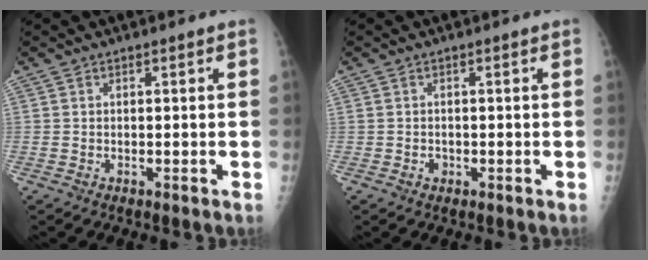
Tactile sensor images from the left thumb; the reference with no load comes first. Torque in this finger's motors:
{"motor_torque": [0.03, 0.05, -0.16, 0.17, -0.05]}